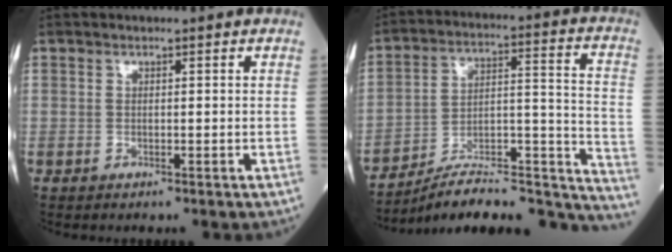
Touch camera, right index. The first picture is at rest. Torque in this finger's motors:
{"motor_torque": [0.08, -0.89, -0.05, -0.03]}